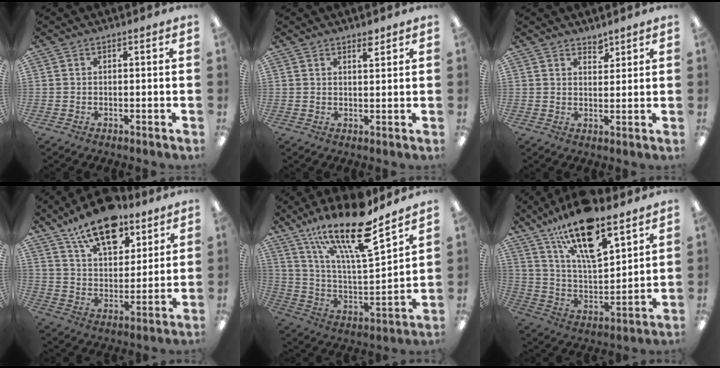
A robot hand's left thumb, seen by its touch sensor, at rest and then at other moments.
{"total": 2.8, "force": [2.3, 0.8, 1.4], "torque": [-0.016, -0.007, 0.038]}
{"total": 3.1, "force": [2.7, 1.3, 0.6], "torque": [0.010, -0.021, 0.046]}
{"total": 16.2, "force": [11.7, 7.4, 8.4], "torque": [-0.140, -0.059, 0.207]}
{"total": 22.7, "force": [15.9, 6.1, 15.0], "torque": [-0.265, -0.098, 0.268]}
{"total": 19.7, "force": [13.9, 6.8, 12.1], "torque": [-0.206, -0.075, 0.236]}